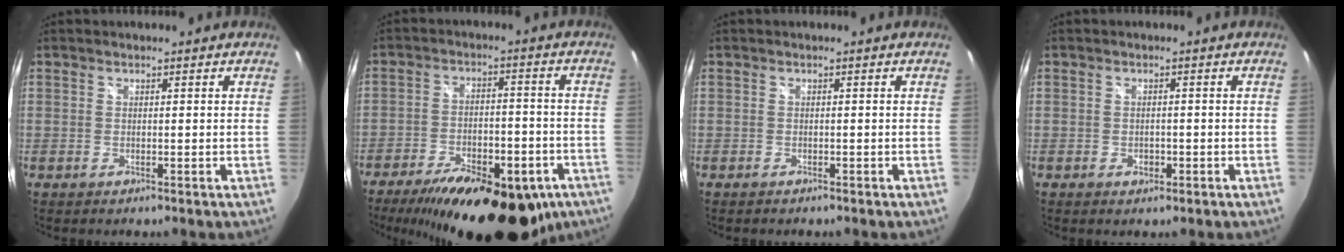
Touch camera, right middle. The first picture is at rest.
{"total": 25.7, "force": [-17.2, 10.7, 15.9], "torque": [-0.281, -0.035, -0.232]}
{"total": 1.0, "force": [-0.9, 0.5, 0.3], "torque": [-0.009, -0.003, -0.015]}
{"total": 1.8, "force": [-0.8, 1.4, 0.9], "torque": [-0.014, -0.002, -0.011]}